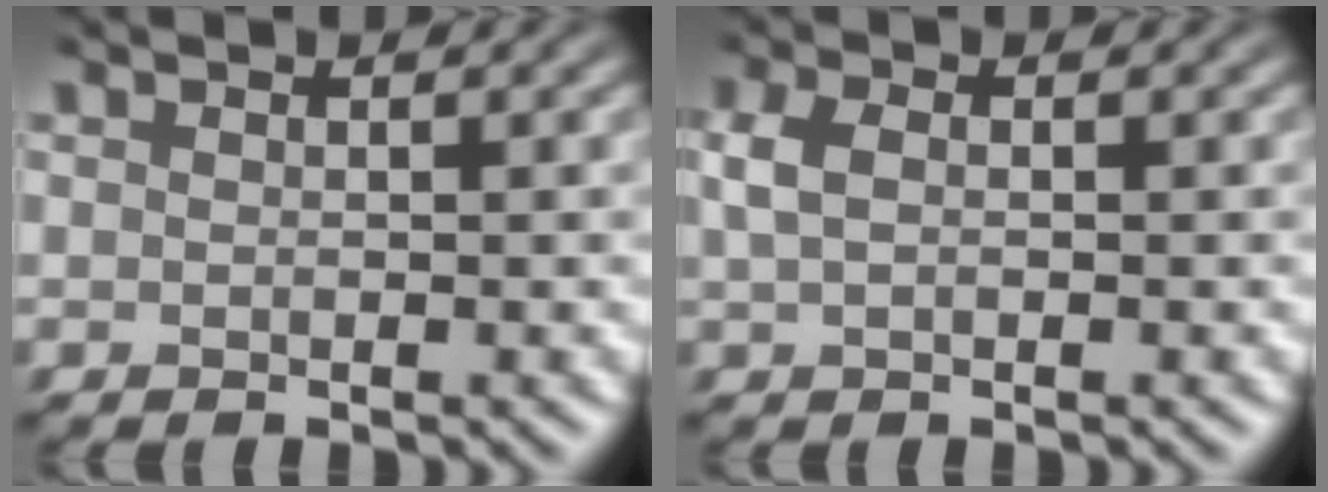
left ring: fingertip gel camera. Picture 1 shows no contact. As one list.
[{"total": 2.0, "force": [-0.3, 1.3, 1.5], "torque": [-0.035, 0.002, -0.010]}]